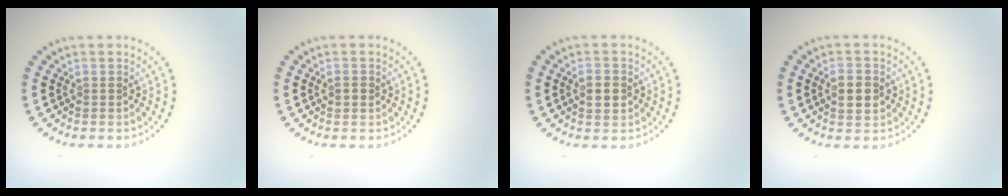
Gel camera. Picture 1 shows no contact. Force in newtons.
{"total": 0.9, "press": 0.9, "slide": 0.3}
{"total": 2.5, "press": 2.5, "slide": 0.0}
{"total": 2.9, "press": 2.9, "slide": 0.1}